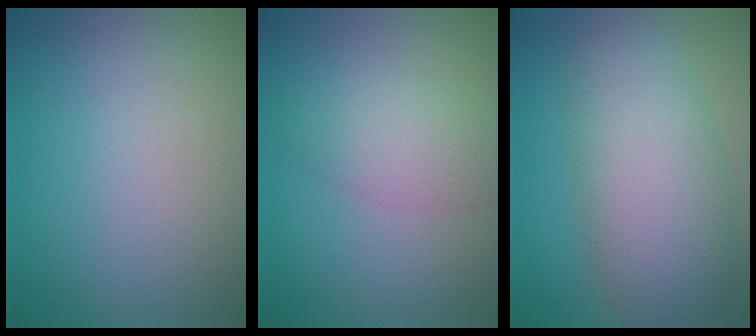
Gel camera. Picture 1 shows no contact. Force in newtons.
{"total": 3.5, "press": 3.5, "slide": 0.1}
{"total": 7.6, "press": 7.6, "slide": 0.2}